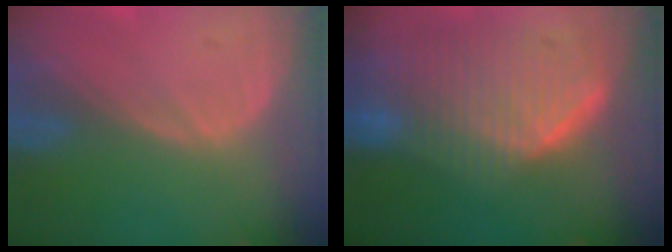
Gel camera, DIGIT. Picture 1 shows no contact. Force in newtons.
{"total": 10.0, "press": 9.0, "slide": 4.3}